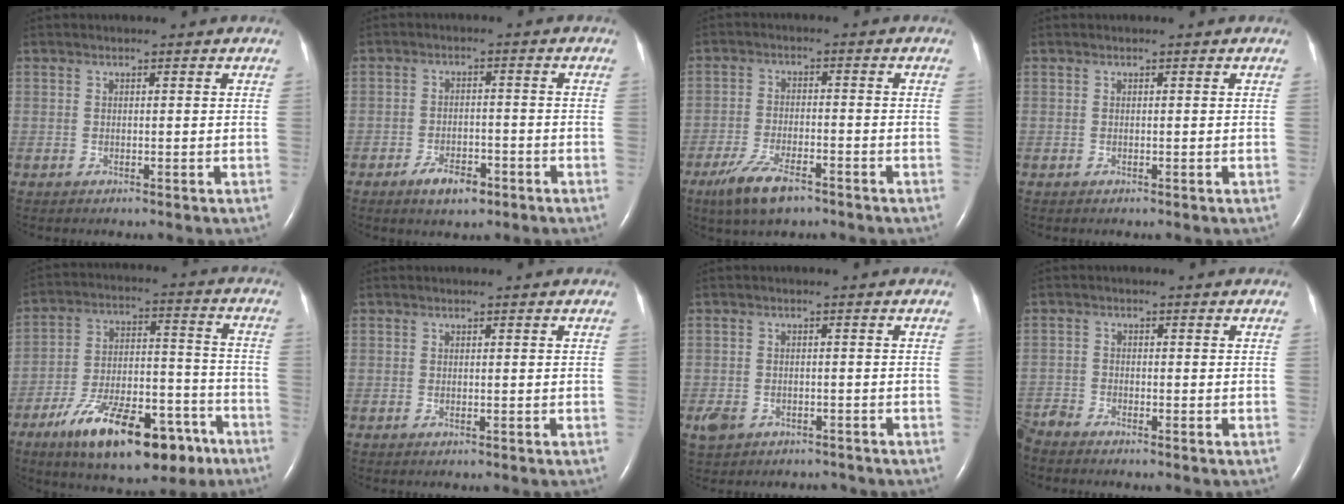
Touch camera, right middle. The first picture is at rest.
{"total": 4.7, "force": [-3.0, 2.1, 3.0], "torque": [-0.056, 0.001, -0.047]}
{"total": 7.3, "force": [-5.0, 2.1, 4.9], "torque": [-0.108, -0.011, -0.087]}
{"total": 0.0}
{"total": 20.0, "force": [-12.4, 7.5, 13.9], "torque": [-0.203, 0.019, -0.195]}
{"total": 0.0}
{"total": 5.7, "force": [-4.0, 3.6, 1.8], "torque": [-0.043, 0.005, -0.058]}
{"total": 3.5, "force": [-3.4, 0.3, 0.5], "torque": [-0.011, -0.014, -0.070]}